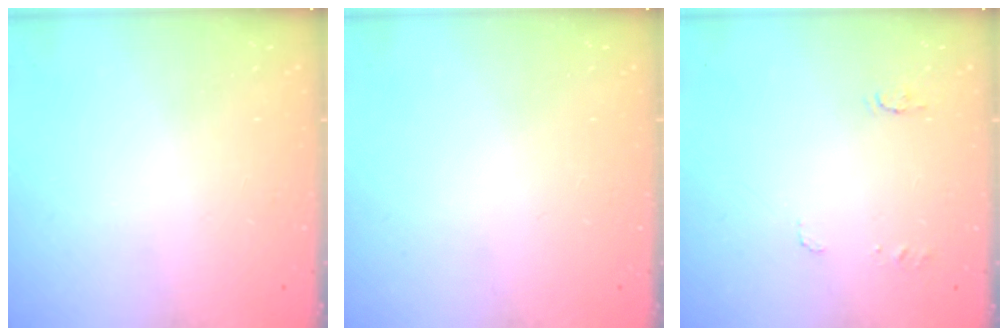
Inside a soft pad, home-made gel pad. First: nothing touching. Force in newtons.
{"total": 0.0}
{"total": 5.2, "press": 5.1, "slide": 0.5}